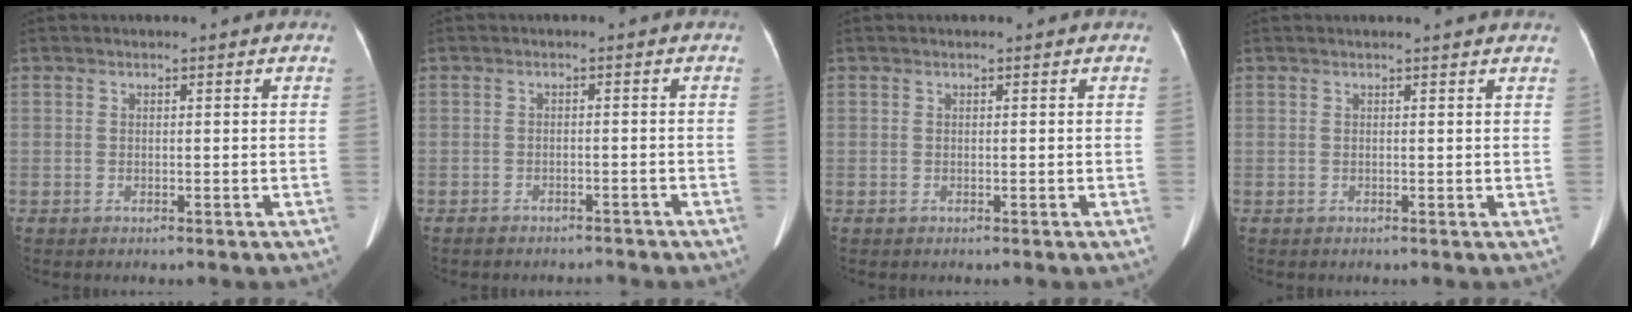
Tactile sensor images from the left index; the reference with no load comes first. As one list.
[{"total": 4.6, "force": [-4.0, 1.7, 1.4], "torque": [-0.022, 0.002, -0.048]}, {"total": 0.0}, {"total": 3.7, "force": [3.5, -0.1, 1.2], "torque": [-0.016, 0.016, 0.033]}]